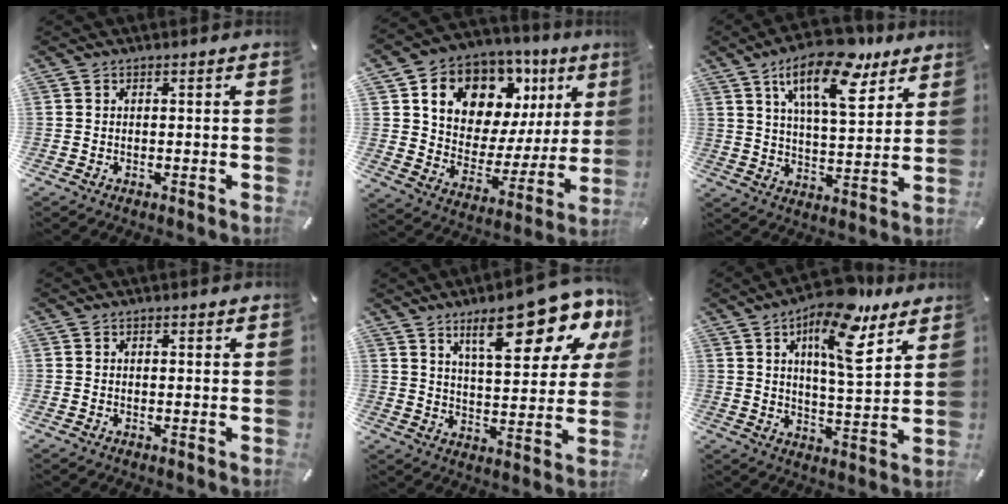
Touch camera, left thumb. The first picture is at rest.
{"total": 12.7, "force": [7.9, 8.7, 4.7], "torque": [-0.082, -0.070, 0.140]}
{"total": 16.9, "force": [10.5, 7.2, 11.1], "torque": [-0.178, -0.047, 0.175]}
{"total": 0.7, "force": [0.3, 0.5, 0.3], "torque": [0.003, 0.000, 0.003]}
{"total": 20.8, "force": [12.1, 7.6, 15.1], "torque": [-0.216, -0.070, 0.192]}
{"total": 15.7, "force": [9.2, 5.7, 11.4], "torque": [-0.184, -0.041, 0.150]}